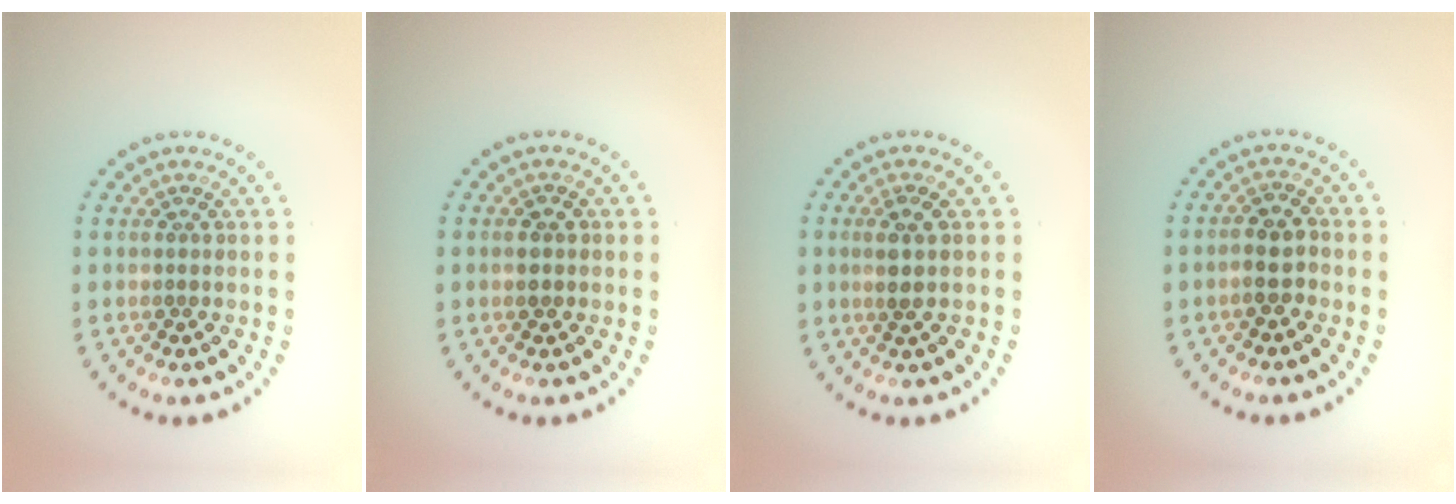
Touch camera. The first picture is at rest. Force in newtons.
{"total": 1.6, "press": 1.6, "slide": 0.1}
{"total": 1.8, "press": 1.6, "slide": 0.9}
{"total": 2.3, "press": 2.2, "slide": 0.8}